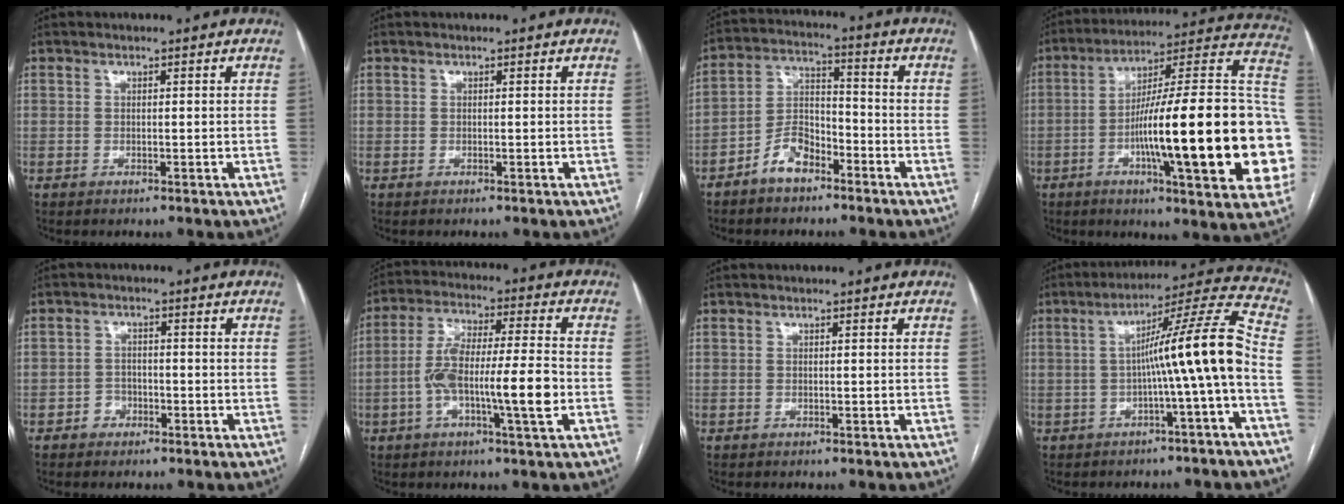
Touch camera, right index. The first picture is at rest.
{"total": 0.0}
{"total": 7.2, "force": [-4.7, 3.6, 4.1], "torque": [-0.086, 0.020, -0.091]}
{"total": 30.6, "force": [-5.0, 3.3, 30.0], "torque": [-0.350, 0.012, -0.084]}
{"total": 2.4, "force": [-1.3, 2.0, 0.5], "torque": [-0.003, 0.009, -0.027]}
{"total": 12.3, "force": [-2.9, 1.4, 11.9], "torque": [-0.221, 0.012, -0.055]}
{"total": 0.0}
{"total": 12.3, "force": [-2.2, -1.4, 12.0], "torque": [-0.172, 0.028, -0.039]}